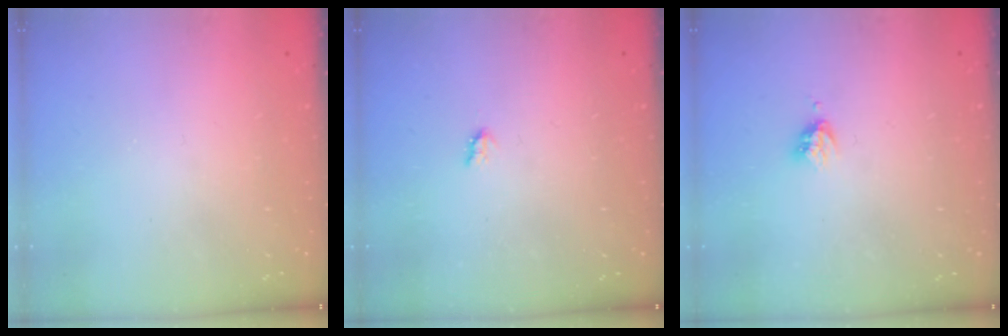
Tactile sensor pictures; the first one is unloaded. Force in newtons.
{"total": 1.9, "press": 1.9, "slide": 0.3}
{"total": 3.2, "press": 3.2, "slide": 0.3}